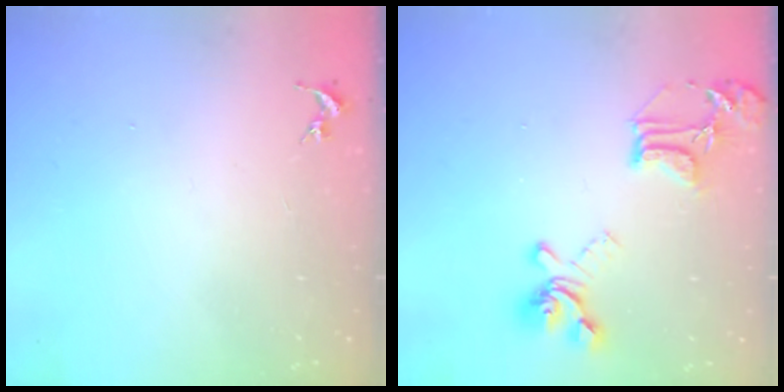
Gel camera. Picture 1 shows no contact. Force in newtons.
{"total": 17.0, "press": 17.0, "slide": 1.4}